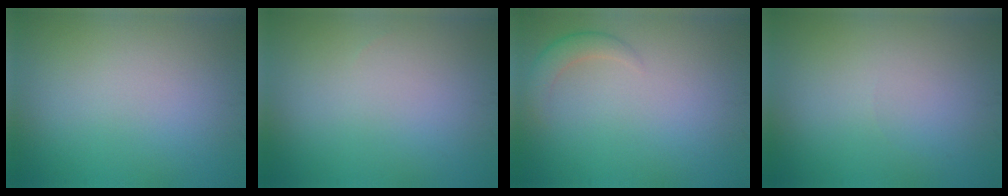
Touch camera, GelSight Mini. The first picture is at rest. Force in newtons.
{"total": 0.0}
{"total": 2.0, "press": 2.0, "slide": 0.2}
{"total": 0.0}